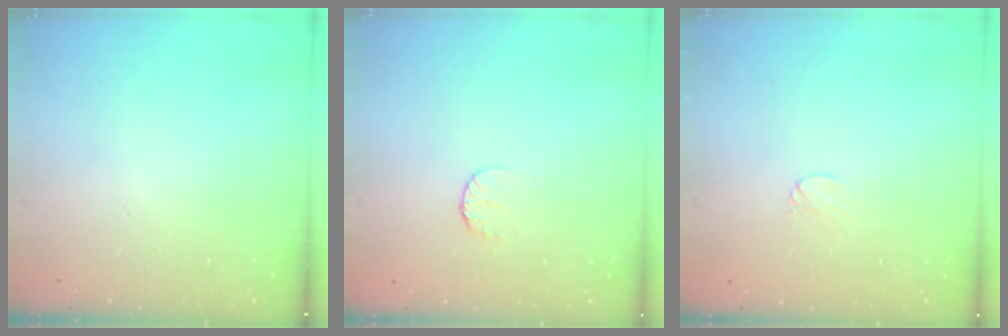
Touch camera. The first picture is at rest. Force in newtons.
{"total": 4.7, "press": 4.7, "slide": 0.4}
{"total": 3.5, "press": 3.5, "slide": 0.4}